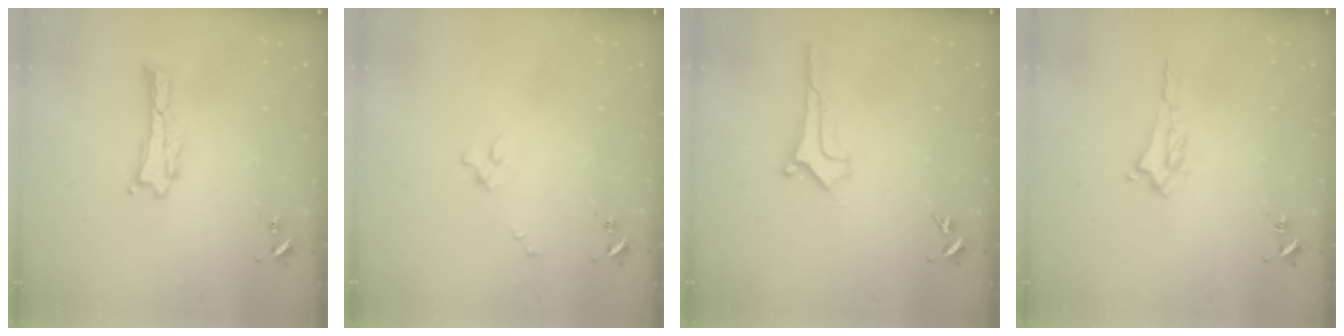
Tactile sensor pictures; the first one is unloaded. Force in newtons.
{"total": 2.0, "press": 2.0, "slide": 0.2}
{"total": 0.9, "press": 0.9, "slide": 0.1}
{"total": 1.2, "press": 1.1, "slide": 0.5}